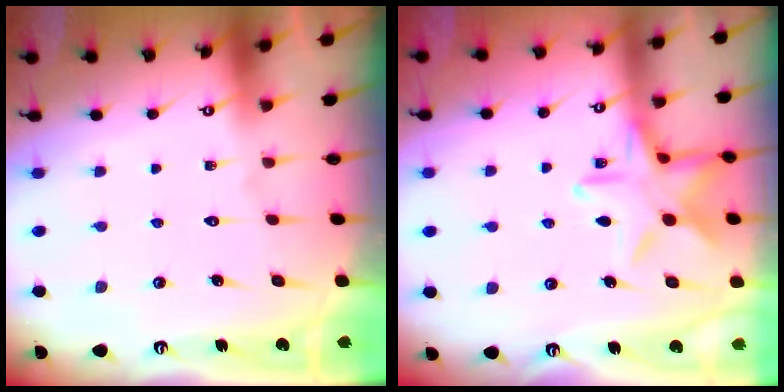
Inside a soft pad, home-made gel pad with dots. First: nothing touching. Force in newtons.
{"total": 13.6, "press": 13.6, "slide": 0.9}